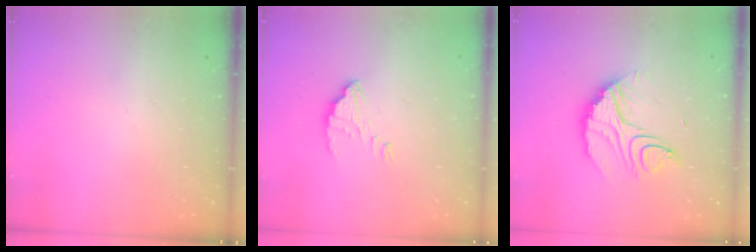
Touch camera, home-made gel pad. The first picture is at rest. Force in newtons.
{"total": 2.9, "press": 2.9, "slide": 0.2}
{"total": 11.5, "press": 11.5, "slide": 0.8}